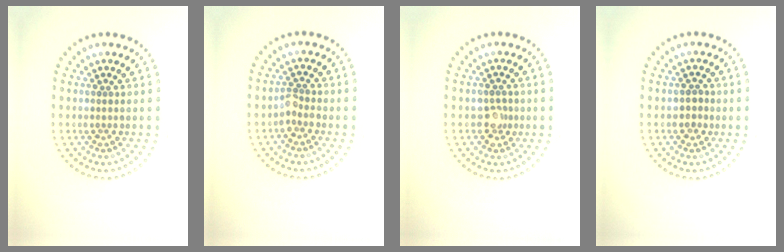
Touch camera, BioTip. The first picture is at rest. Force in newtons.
{"total": 1.5, "press": 1.3, "slide": 0.7}
{"total": 1.6, "press": 1.5, "slide": 0.3}
{"total": 0.9, "press": 0.8, "slide": 0.4}